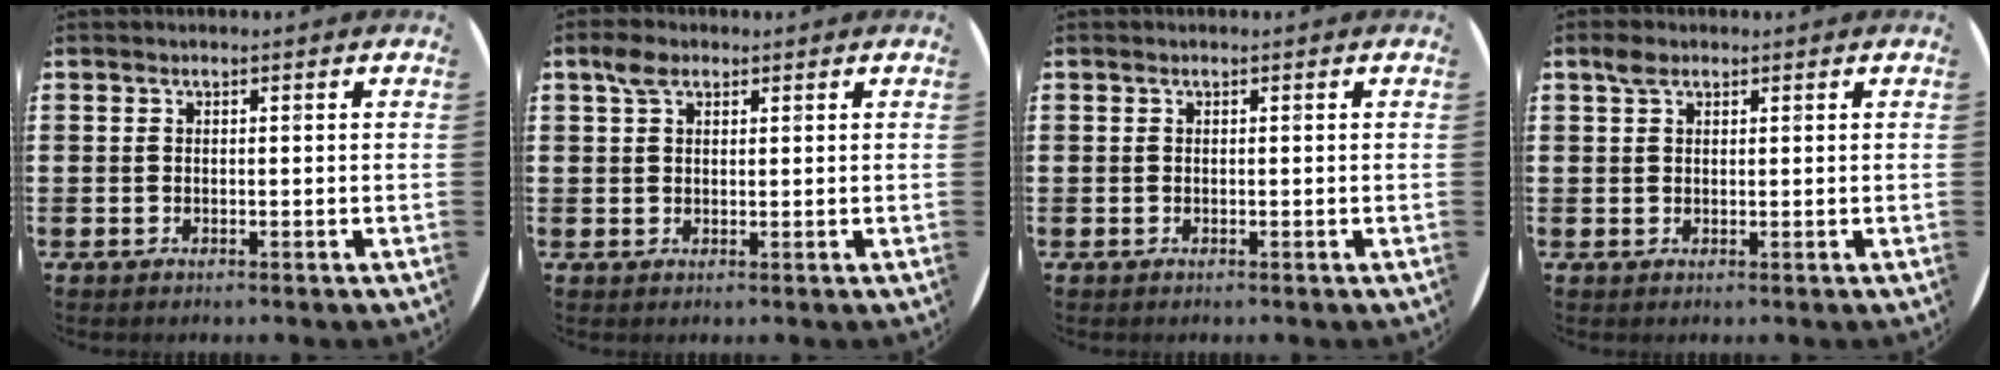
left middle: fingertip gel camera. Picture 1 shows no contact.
{"total": 2.8, "force": [1.9, 1.5, 1.4], "torque": [-0.023, 0.004, 0.033]}
{"total": 0.0}
{"total": 1.8, "force": [1.2, 1.0, 0.9], "torque": [-0.012, 0.002, 0.020]}